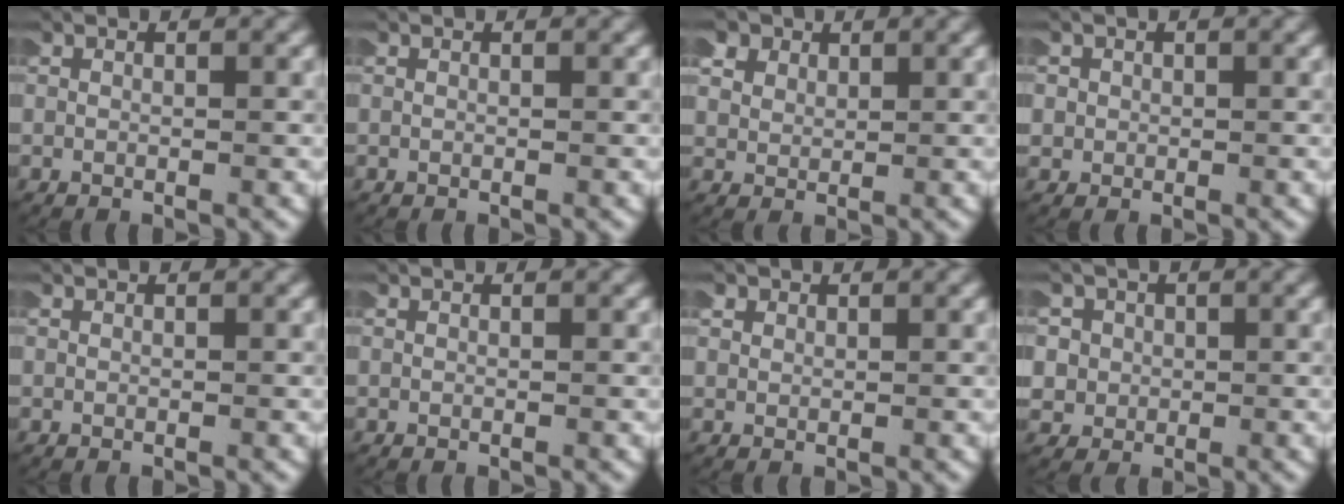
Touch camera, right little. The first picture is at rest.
{"total": 0.0}
{"total": 3.7, "force": [2.1, 2.5, 1.6], "torque": [-0.045, -0.003, 0.036]}
{"total": 1.7, "force": [0.0, 1.7, 0.0], "torque": [-0.008, 0.005, -0.006]}
{"total": 0.0}
{"total": 0.0}
{"total": 1.2, "force": [0.6, 1.0, 0.3], "torque": [-0.014, 0.001, 0.009]}
{"total": 6.2, "force": [0.0, 5.9, 1.9], "torque": [-0.072, -0.015, -0.003]}